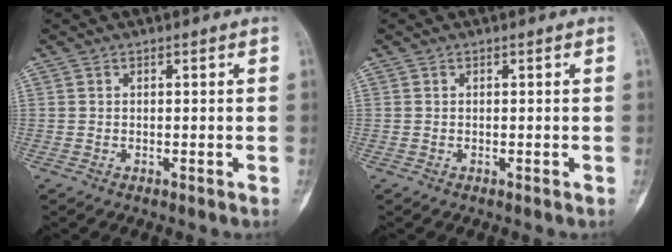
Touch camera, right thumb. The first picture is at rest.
{"total": 0.0}